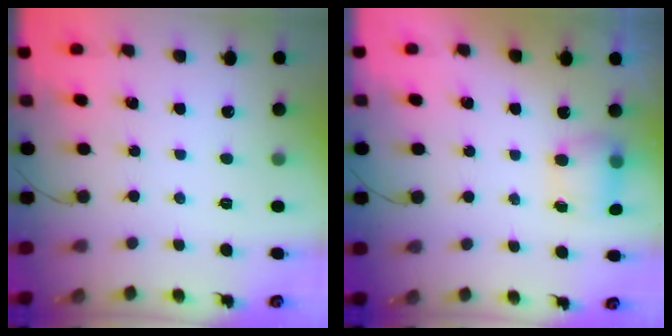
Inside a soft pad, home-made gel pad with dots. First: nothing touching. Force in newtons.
{"total": 5.3, "press": 5.3, "slide": 0.8}